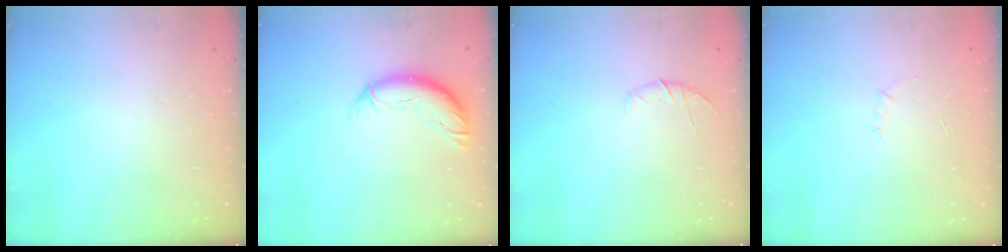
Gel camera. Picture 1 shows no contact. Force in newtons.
{"total": 10.3, "press": 10.3, "slide": 0.9}
{"total": 6.4, "press": 6.2, "slide": 1.6}
{"total": 2.8, "press": 2.7, "slide": 0.8}